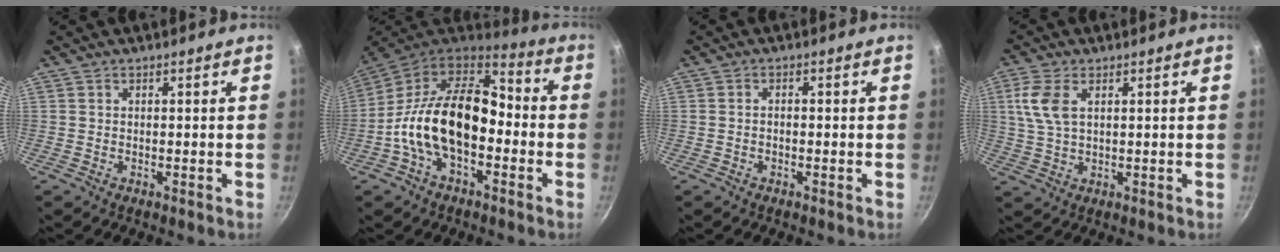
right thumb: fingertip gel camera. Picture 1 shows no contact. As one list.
[{"total": 19.6, "force": [-3.3, 11.9, 15.3], "torque": [-0.245, 0.055, -0.075]}, {"total": 1.1, "force": [-0.5, 0.6, 0.7], "torque": [-0.016, 0.009, -0.009]}, {"total": 6.8, "force": [2.1, 3.7, 5.3], "torque": [-0.114, 0.003, 0.041]}]